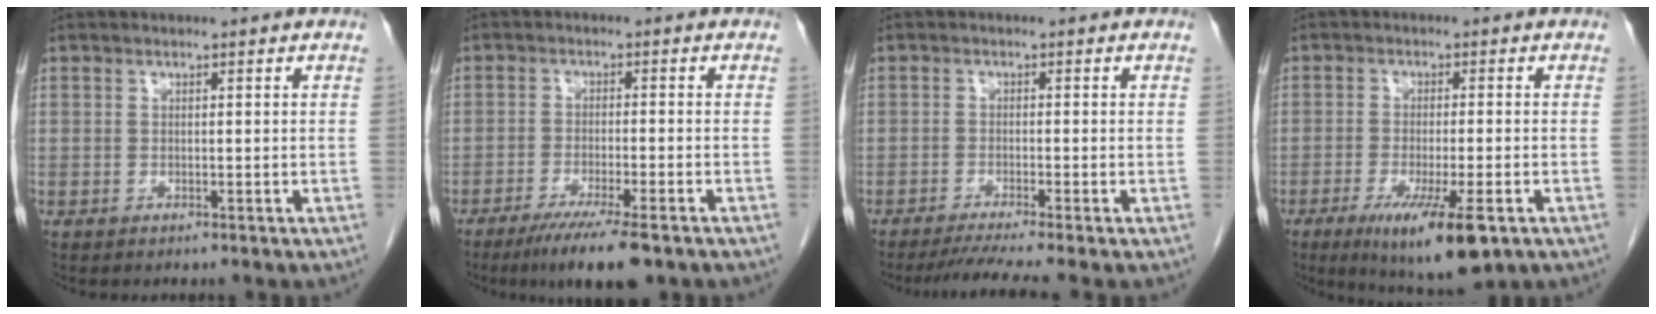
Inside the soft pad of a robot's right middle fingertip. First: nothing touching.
{"total": 8.8, "force": [-6.2, 0.6, 6.2], "torque": [-0.093, -0.019, -0.096]}
{"total": 5.3, "force": [-4.3, -1.2, 2.9], "torque": [-0.046, -0.016, -0.074]}
{"total": 10.6, "force": [-5.6, 1.6, 8.9], "torque": [-0.143, -0.028, -0.083]}